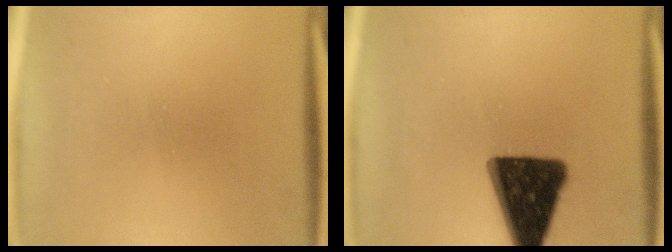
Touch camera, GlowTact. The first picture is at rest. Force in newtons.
{"total": 15.9}